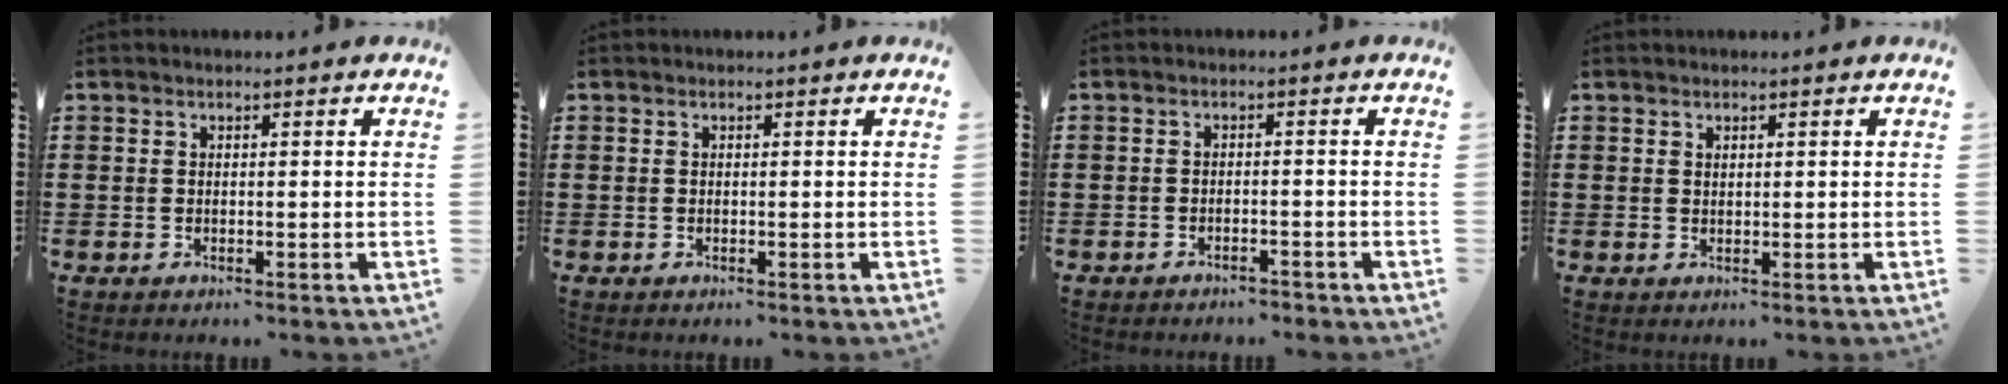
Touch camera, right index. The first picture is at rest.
{"total": 0.0}
{"total": 1.5, "force": [-1.5, 0.2, 0.2], "torque": [-0.009, 0.001, -0.031]}
{"total": 0.7, "force": [0.5, 0.4, 0.2], "torque": [-0.005, 0.002, 0.010]}